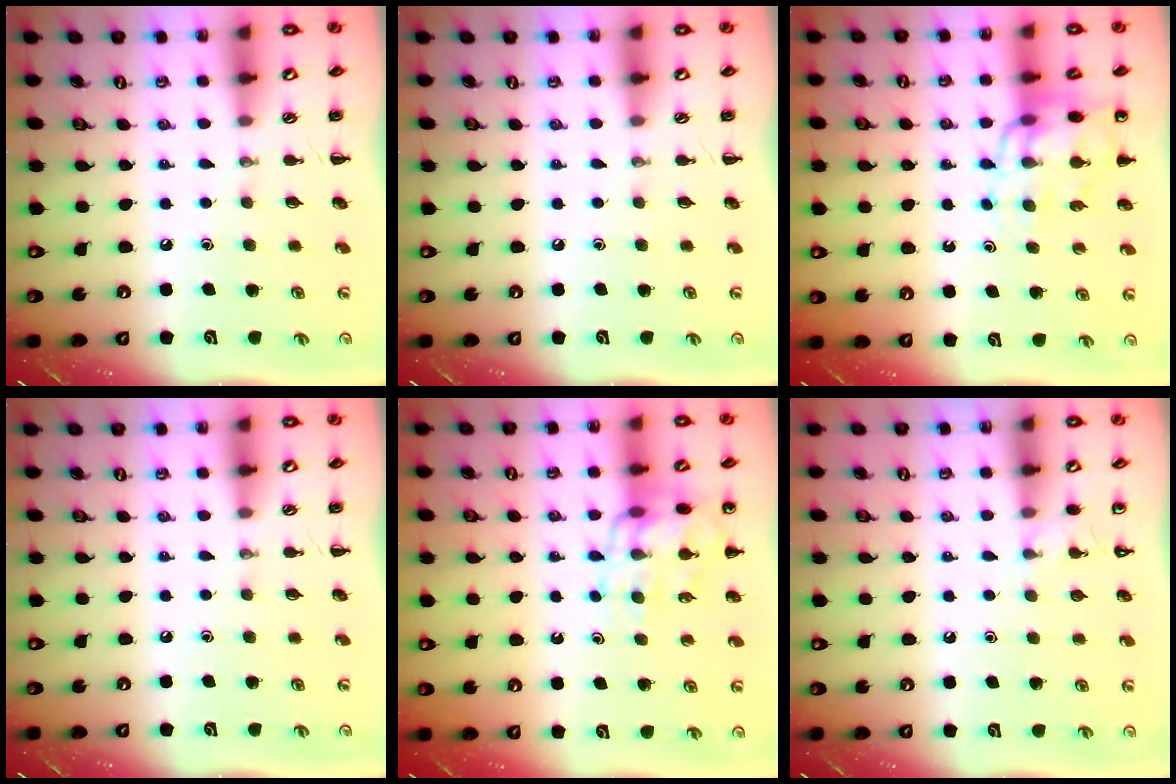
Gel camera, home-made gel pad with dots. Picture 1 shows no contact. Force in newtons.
{"total": 0.0}
{"total": 12.6, "press": 12.1, "slide": 3.4}
{"total": 0.0}
{"total": 15.3, "press": 15.0, "slide": 3.0}
{"total": 3.5, "press": 3.3, "slide": 1.3}